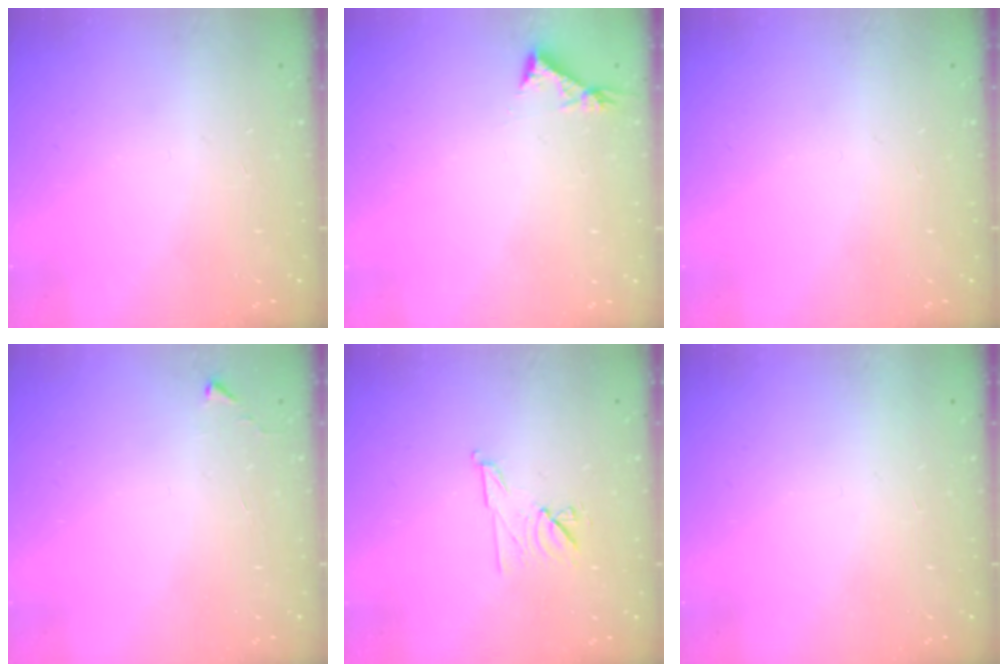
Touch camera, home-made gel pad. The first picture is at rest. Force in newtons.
{"total": 3.8, "press": 3.7, "slide": 0.4}
{"total": 0.0}
{"total": 2.7, "press": 2.6, "slide": 0.4}
{"total": 7.5, "press": 7.4, "slide": 1.3}
{"total": 1.5, "press": 1.5, "slide": 0.1}